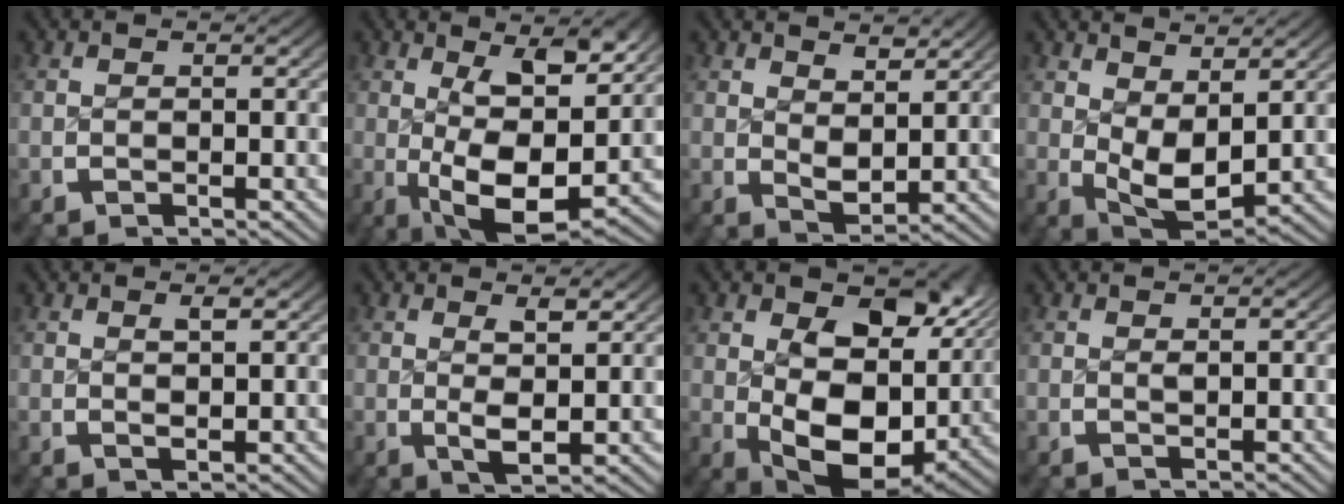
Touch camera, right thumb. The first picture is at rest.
{"total": 10.2, "force": [-0.6, 5.1, 8.8], "torque": [-0.160, -0.043, 0.017]}
{"total": 3.2, "force": [1.7, 1.8, 2.0], "torque": [-0.030, -0.017, 0.037]}
{"total": 5.9, "force": [0.7, 3.7, 4.5], "torque": [-0.094, -0.037, 0.029]}
{"total": 1.2, "force": [0.7, 0.3, 1.0], "torque": [-0.016, -0.004, 0.018]}
{"total": 3.2, "force": [0.6, 1.4, 2.8], "torque": [-0.048, -0.011, 0.016]}
{"total": 12.3, "force": [-0.2, 7.9, 9.4], "torque": [-0.166, -0.058, 0.024]}
{"total": 0.5, "force": [0.4, 0.1, 0.3], "torque": [-0.005, -0.001, 0.009]}